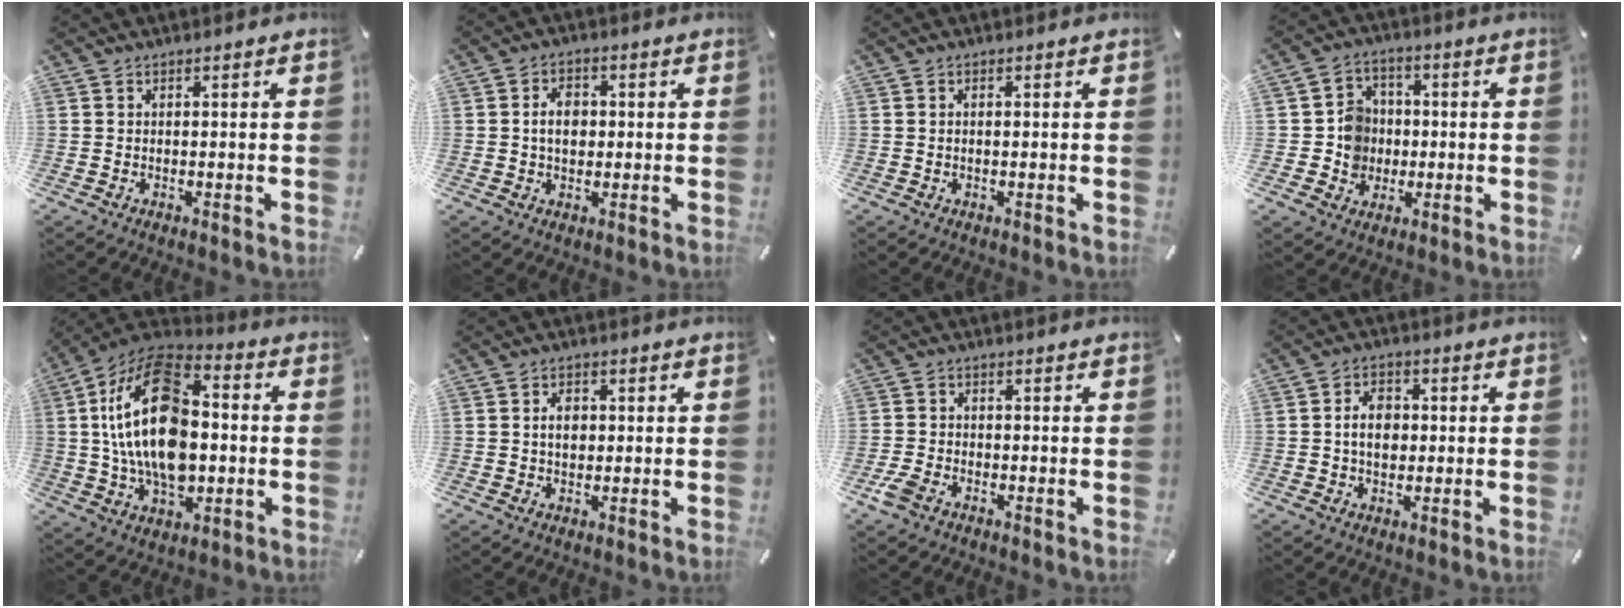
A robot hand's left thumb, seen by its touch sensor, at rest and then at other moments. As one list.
[{"total": 5.6, "force": [0.2, 4.1, 3.8], "torque": [-0.067, 0.001, -0.003]}, {"total": 0.7, "force": [0.0, 0.2, 0.6], "torque": [-0.014, -0.001, -0.001]}, {"total": 7.8, "force": [-0.6, 7.7, 1.4], "torque": [-0.028, 0.008, -0.003]}, {"total": 23.5, "force": [0.9, 14.9, 18.2], "torque": [-0.369, 0.000, 0.011]}, {"total": 3.9, "force": [0.3, 2.8, 2.7], "torque": [-0.040, 0.002, 0.001]}, {"total": 3.5, "force": [-2.2, 1.9, 2.0], "torque": [-0.059, 0.001, -0.048]}, {"total": 6.3, "force": [0.0, 4.6, 4.3], "torque": [-0.075, 0.004, -0.005]}]